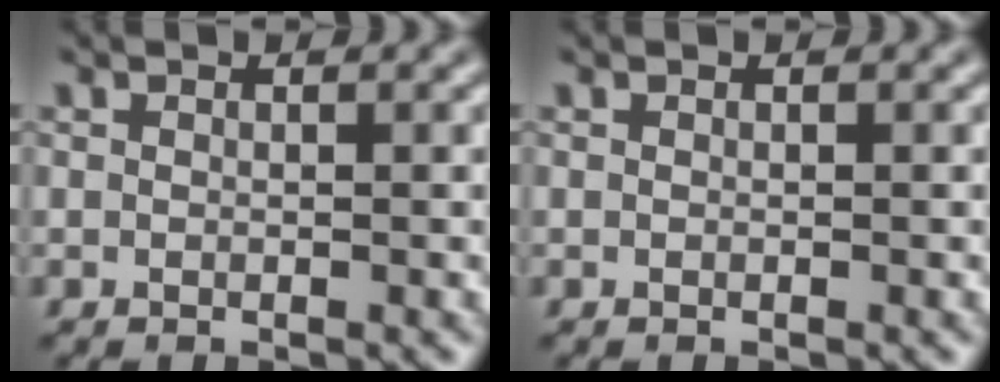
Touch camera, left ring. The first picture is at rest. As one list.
[{"total": 0.0}]